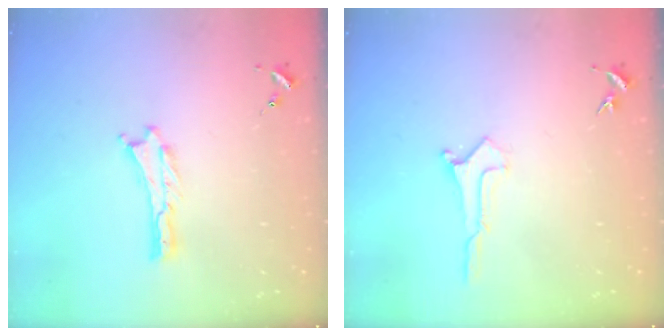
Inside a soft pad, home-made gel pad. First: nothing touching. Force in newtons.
{"total": 0.5, "press": 0.5, "slide": 0.1}